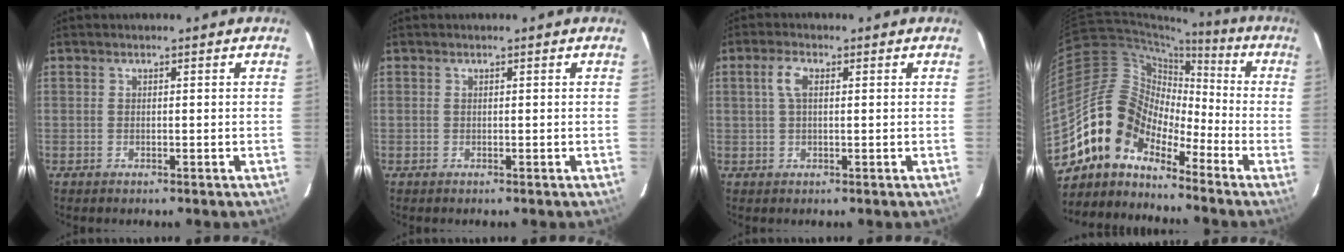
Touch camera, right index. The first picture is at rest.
{"total": 0.0}
{"total": 3.2, "force": [0.8, 1.4, 2.8], "torque": [-0.058, 0.008, 0.016]}
{"total": 11.4, "force": [-8.9, 6.1, 3.8], "torque": [-0.066, 0.036, -0.187]}